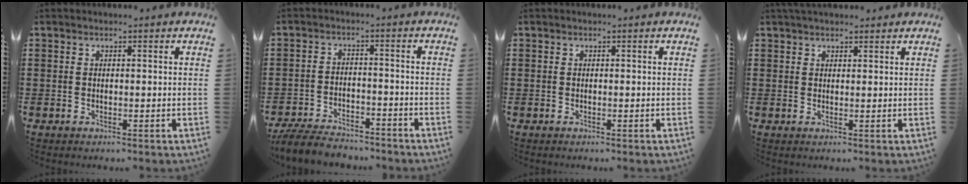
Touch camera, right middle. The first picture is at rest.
{"total": 5.6, "force": [-5.3, 1.1, 1.2], "torque": [-0.030, 0.007, -0.107]}
{"total": 0.0}
{"total": 1.7, "force": [1.7, 0.2, 0.3], "torque": [-0.009, 0.004, 0.032]}